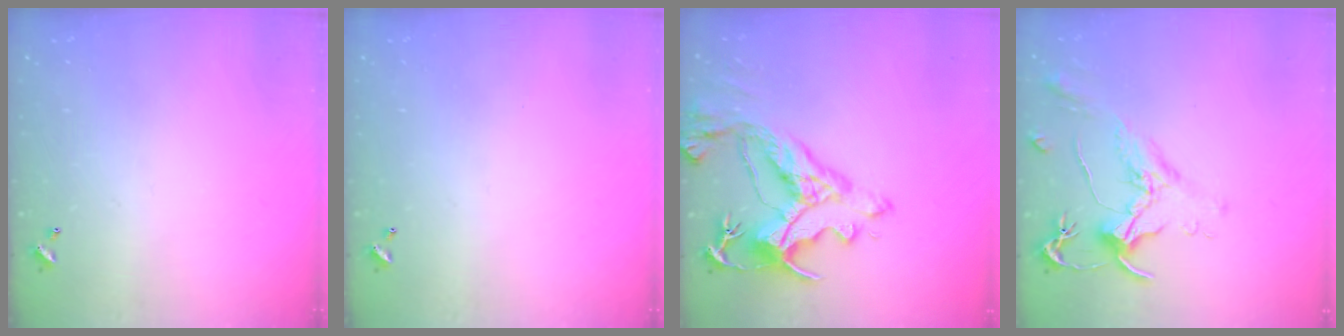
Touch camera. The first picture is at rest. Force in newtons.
{"total": 0.0}
{"total": 10.7, "press": 10.5, "slide": 2.2}
{"total": 1.6, "press": 1.5, "slide": 0.7}